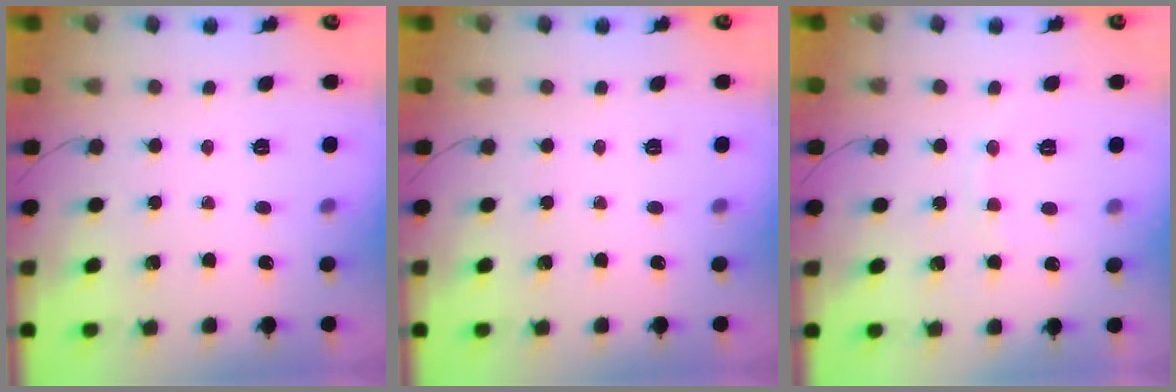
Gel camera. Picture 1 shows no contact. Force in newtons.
{"total": 0.0}
{"total": 4.8, "press": 4.7, "slide": 1.3}